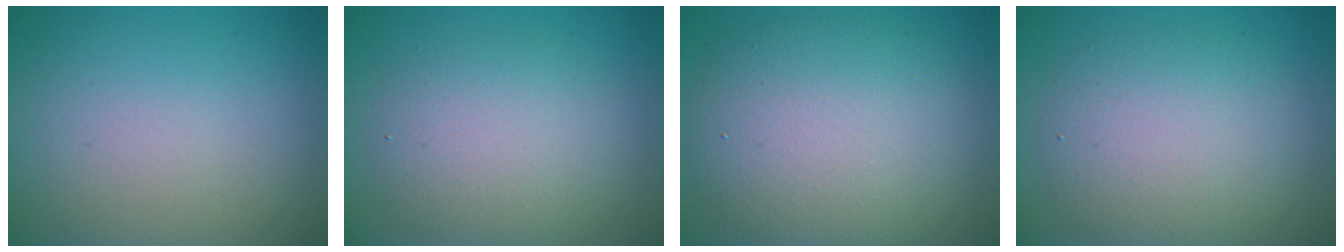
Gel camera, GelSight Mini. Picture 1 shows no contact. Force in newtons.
{"total": 5.5, "press": 5.5, "slide": 0.4}
{"total": 9.3, "press": 9.3, "slide": 0.5}
{"total": 5.6, "press": 5.6, "slide": 0.2}